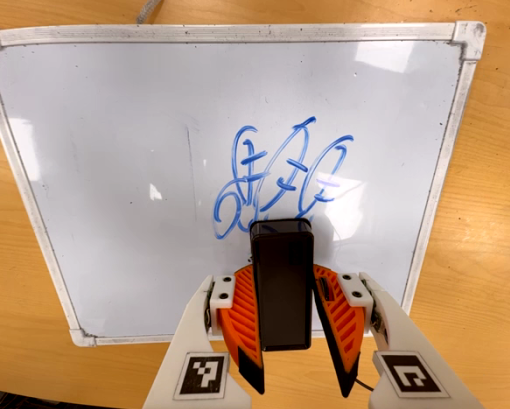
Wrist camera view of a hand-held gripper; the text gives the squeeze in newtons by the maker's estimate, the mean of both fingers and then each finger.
{"total": 6.4, "left": 5.8, "right": 7.0}